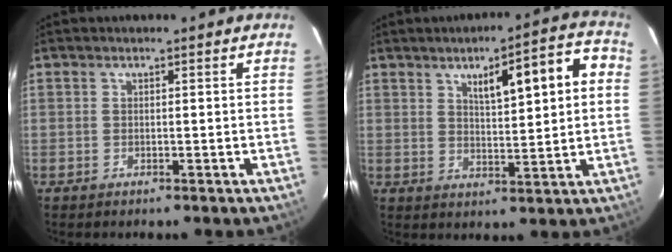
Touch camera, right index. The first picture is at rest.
{"total": 10.3, "force": [3.2, 2.1, 9.6], "torque": [-0.138, 0.022, 0.047]}